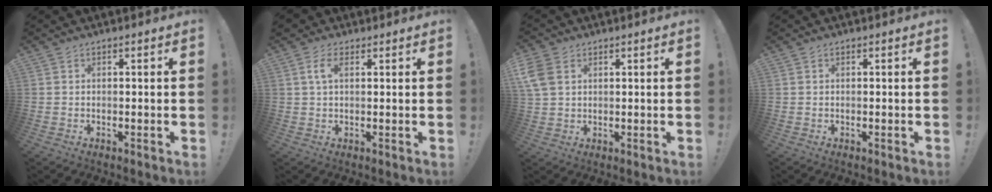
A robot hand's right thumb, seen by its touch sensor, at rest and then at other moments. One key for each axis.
{"total": 5.1, "fx": 1.9, "fy": 2.7, "fz": 3.8, "tx": -0.075, "ty": 0.002, "tz": 0.032}
{"total": 7.4, "fx": 2.7, "fy": 5.4, "fz": 4.3, "tx": -0.089, "ty": -0.006, "tz": 0.054}
{"total": 0.0}